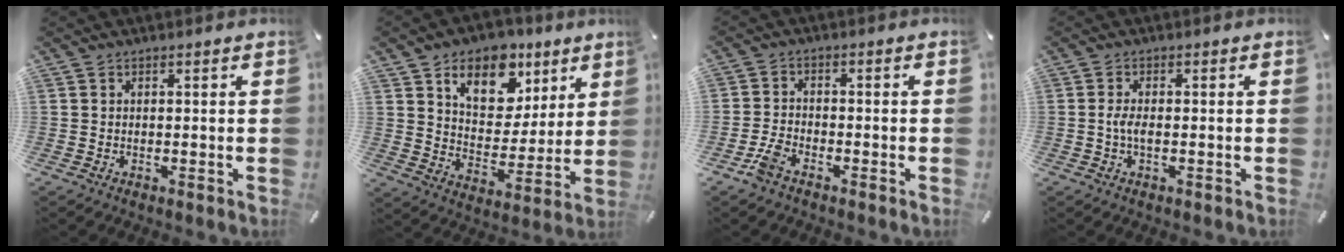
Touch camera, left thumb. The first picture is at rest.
{"total": 13.7, "force": [8.4, 9.3, 5.5], "torque": [-0.075, -0.052, 0.149]}
{"total": 4.2, "force": [-2.9, 2.5, 1.8], "torque": [-0.046, 0.011, -0.057]}
{"total": 2.6, "force": [-0.5, 0.8, 2.4], "torque": [-0.057, -0.002, -0.014]}